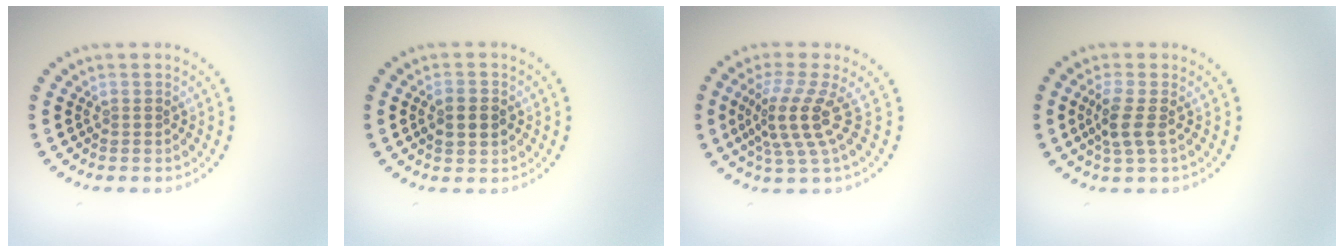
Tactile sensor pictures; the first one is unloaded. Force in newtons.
{"total": 2.3, "press": 2.2, "slide": 0.1}
{"total": 3.9, "press": 2.7, "slide": 2.8}
{"total": 2.4, "press": 2.0, "slide": 1.2}